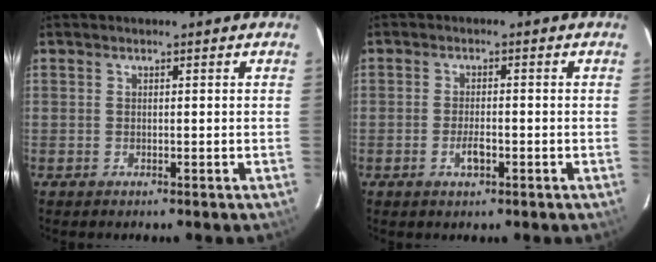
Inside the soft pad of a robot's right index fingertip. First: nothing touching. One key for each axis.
{"total": 3.0, "fx": -1.2, "fy": 1.2, "fz": 2.4, "tx": -0.049, "ty": 0.000, "tz": -0.021}